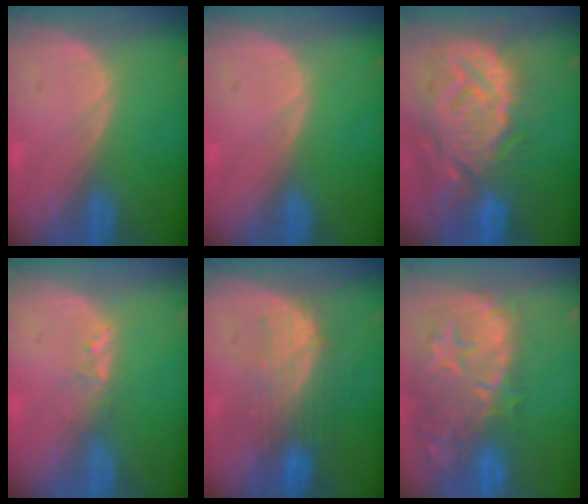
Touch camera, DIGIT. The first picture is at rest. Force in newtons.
{"total": 0.0}
{"total": 14.4, "press": 12.4, "slide": 7.3}
{"total": 1.6, "press": 1.5, "slide": 0.3}
{"total": 7.4, "press": 7.0, "slide": 2.2}
{"total": 14.8, "press": 11.8, "slide": 8.9}